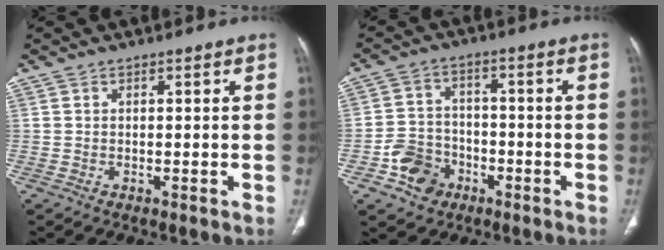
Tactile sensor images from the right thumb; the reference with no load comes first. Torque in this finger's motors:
{"motor_torque": [2.38, 0.59, 0.28, -1.09, 0.03]}